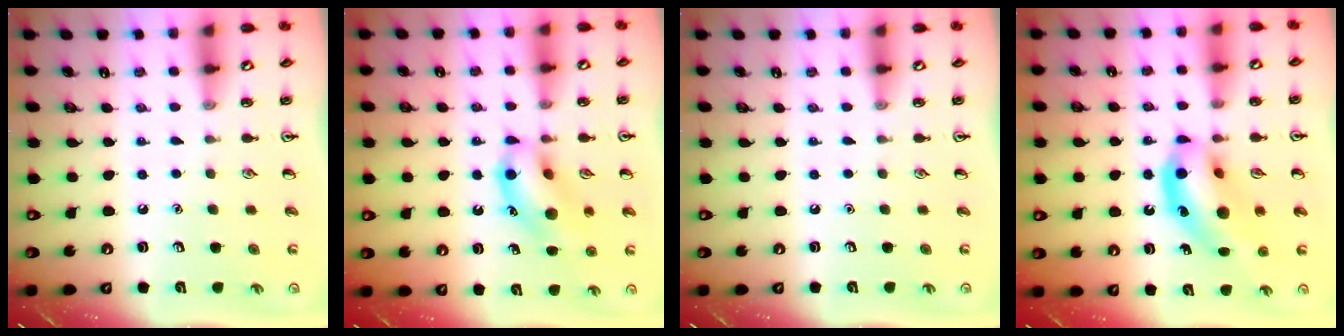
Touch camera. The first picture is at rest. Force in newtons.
{"total": 14.1, "press": 13.8, "slide": 2.7}
{"total": 0.0}
{"total": 14.2, "press": 13.5, "slide": 4.2}